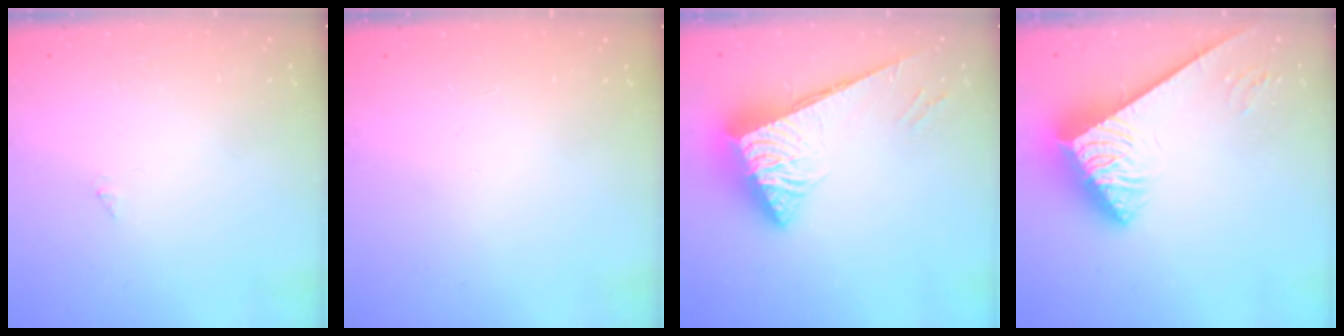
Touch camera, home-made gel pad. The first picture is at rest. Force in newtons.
{"total": 0.0}
{"total": 8.2, "press": 8.1, "slide": 1.1}
{"total": 4.7, "press": 4.7, "slide": 0.7}